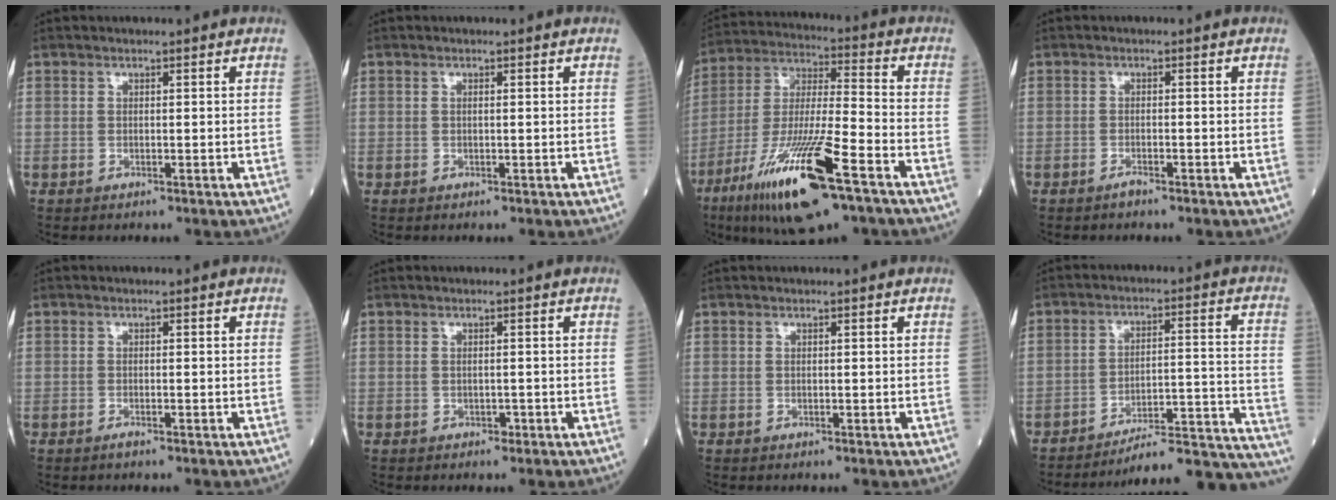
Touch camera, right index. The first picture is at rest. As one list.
[{"total": 0.0}, {"total": 19.9, "force": [-10.8, 2.4, 16.6], "torque": [-0.327, -0.044, -0.193]}, {"total": 1.0, "force": [-0.9, 0.0, 0.6], "torque": [-0.014, 0.000, -0.016]}, {"total": 0.8, "force": [-0.6, 0.0, 0.6], "torque": [-0.015, -0.001, -0.010]}, {"total": 1.0, "force": [-0.3, 0.6, 0.6], "torque": [-0.013, -0.001, -0.002]}, {"total": 0.0}, {"total": 18.9, "force": [-18.4, -0.1, 4.3], "torque": [-0.002, 0.037, -0.249]}]